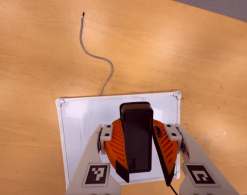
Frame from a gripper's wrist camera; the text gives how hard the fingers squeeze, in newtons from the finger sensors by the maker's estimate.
{"total": 9.4, "left": 9.4, "right": 9.3}